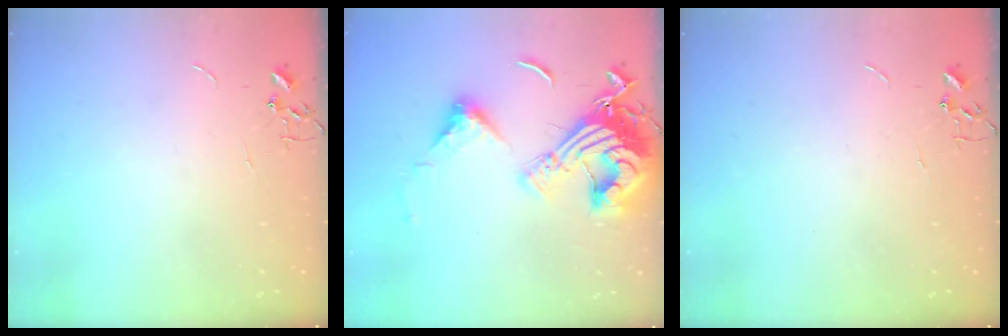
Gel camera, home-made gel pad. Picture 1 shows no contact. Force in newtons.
{"total": 18.8, "press": 18.7, "slide": 1.8}
{"total": 0.0}